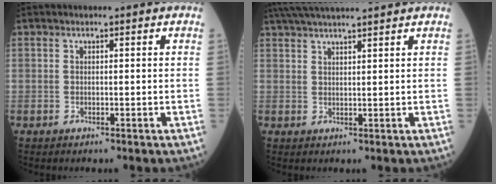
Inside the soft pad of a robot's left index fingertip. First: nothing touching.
{"total": 12.2, "force": [10.9, 0.3, 5.6], "torque": [-0.103, 0.037, 0.167]}